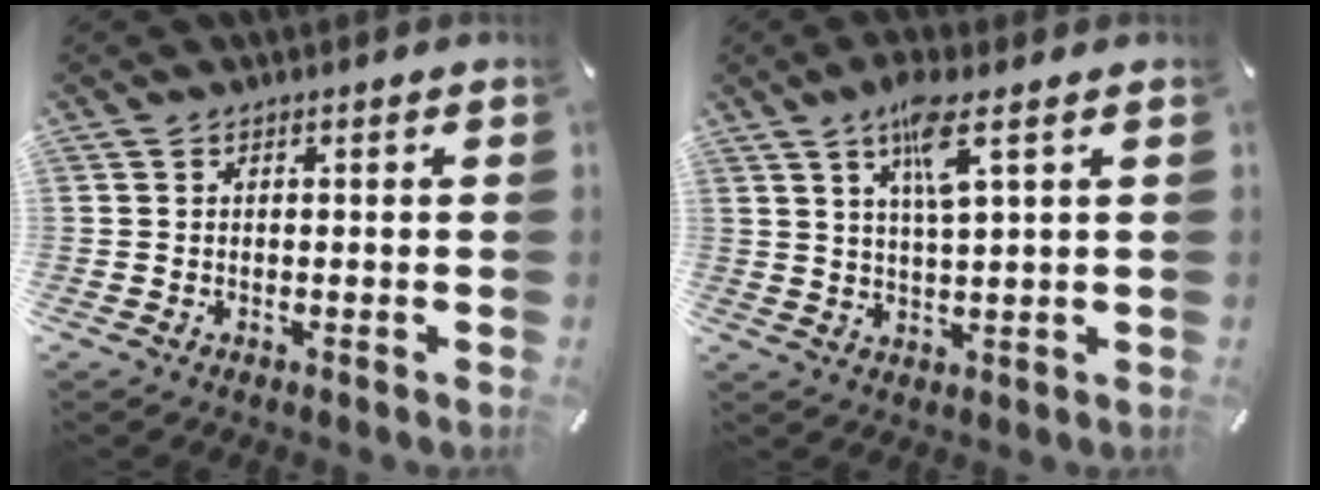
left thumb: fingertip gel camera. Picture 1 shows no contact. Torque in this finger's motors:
{"motor_torque": [1.45, 1.46, 0.89, -0.92, 0.34]}